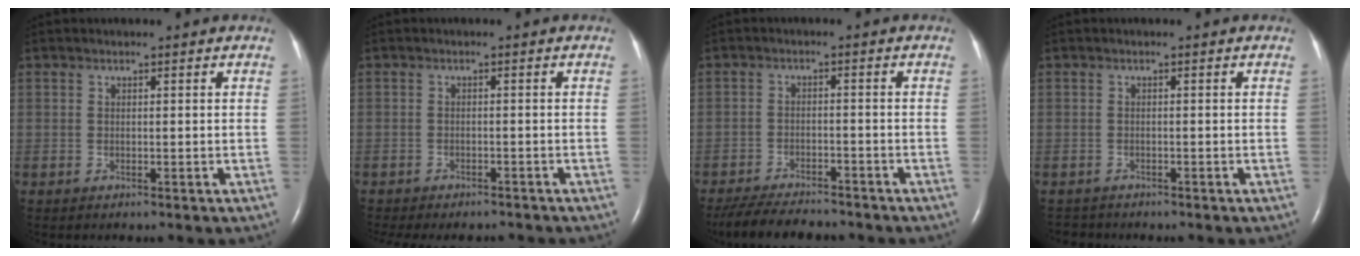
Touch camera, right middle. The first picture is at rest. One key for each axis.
{"total": 9.7, "fx": -8.7, "fy": 2.8, "fz": 3.3, "tx": -0.056, "ty": -0.007, "tz": -0.107}
{"total": 10.5, "fx": -9.4, "fy": 2.2, "fz": 4.1, "tx": -0.071, "ty": -0.013, "tz": -0.141}
{"total": 1.5, "fx": -1.4, "fy": 0.5, "fz": -0.4, "tx": 0.002, "ty": -0.005, "tz": -0.021}